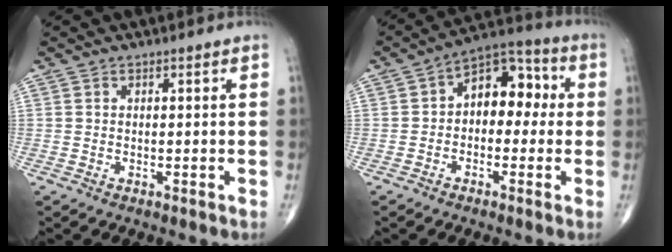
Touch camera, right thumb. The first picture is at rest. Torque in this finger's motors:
{"motor_torque": [-0.08, 0.42, 0.44, -0.27, 0.07]}